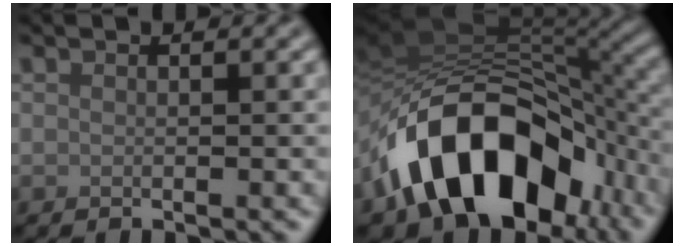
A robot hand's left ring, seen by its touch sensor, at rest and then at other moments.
{"total": 14.6, "force": [-6.8, 8.8, 9.4], "torque": [-0.142, 0.011, -0.119]}